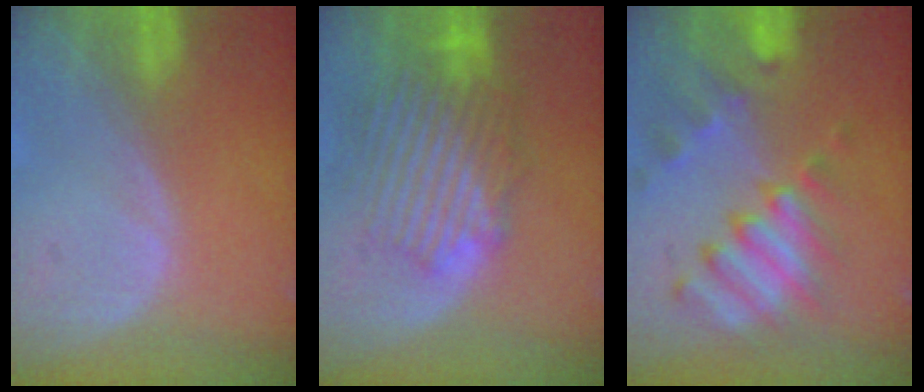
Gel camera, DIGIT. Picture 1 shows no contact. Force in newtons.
{"total": 9.6, "press": 9.0, "slide": 3.3}
{"total": 10.1, "press": 8.9, "slide": 4.8}